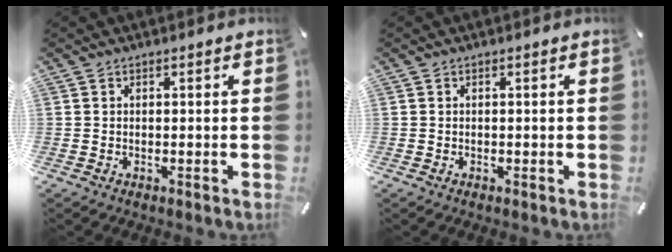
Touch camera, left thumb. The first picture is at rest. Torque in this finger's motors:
{"motor_torque": [-0.31, -0.24, 0.15, 0.00, 0.01]}